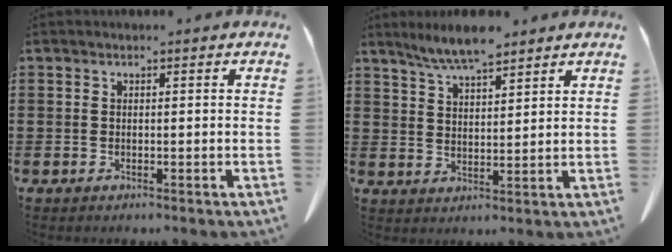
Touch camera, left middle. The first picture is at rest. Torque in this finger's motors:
{"motor_torque": [0.25, 0.21, 0.13, 0.05]}